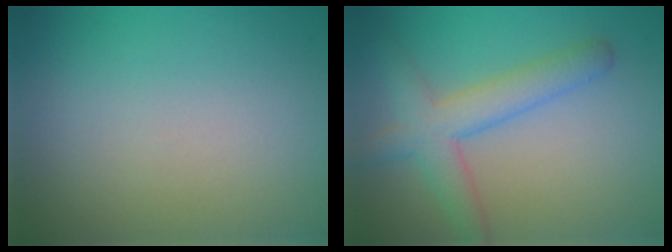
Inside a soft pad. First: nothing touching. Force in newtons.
{"total": 4.5, "press": 4.5, "slide": 0.2}